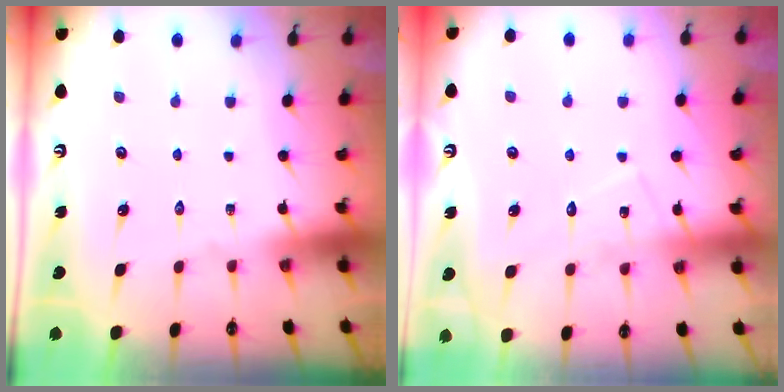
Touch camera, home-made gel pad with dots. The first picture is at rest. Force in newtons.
{"total": 8.1, "press": 8.1, "slide": 0.5}